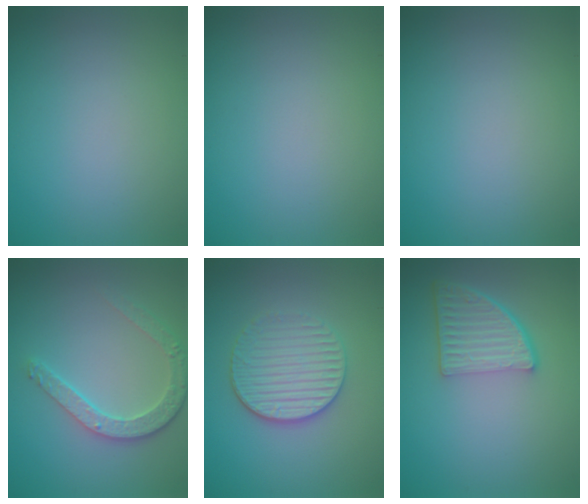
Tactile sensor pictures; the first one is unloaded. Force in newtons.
{"total": 0.0}
{"total": 0.0}
{"total": 3.1, "press": 2.8, "slide": 1.5}
{"total": 3.8, "press": 3.4, "slide": 1.9}
{"total": 4.8, "press": 3.5, "slide": 3.3}